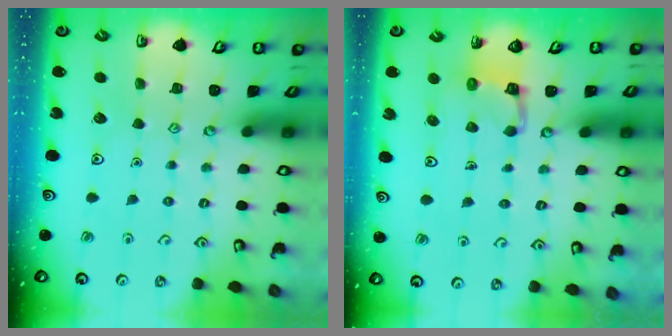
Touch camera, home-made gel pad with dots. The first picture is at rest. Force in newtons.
{"total": 3.8, "press": 3.8, "slide": 0.3}